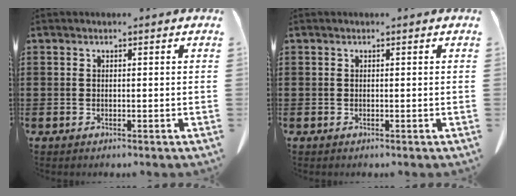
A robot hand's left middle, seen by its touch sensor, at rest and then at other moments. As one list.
[{"total": 0.0}]